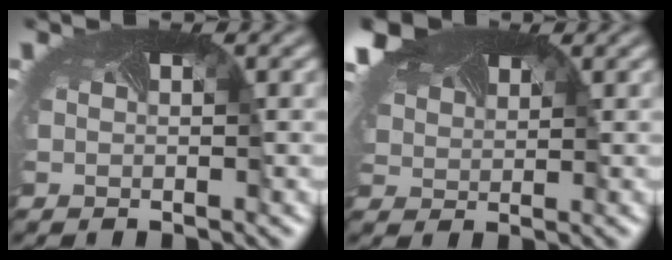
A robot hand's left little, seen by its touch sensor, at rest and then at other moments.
{"total": 5.2, "force": [3.9, 2.6, 2.1], "torque": [-0.080, 0.005, 0.076]}